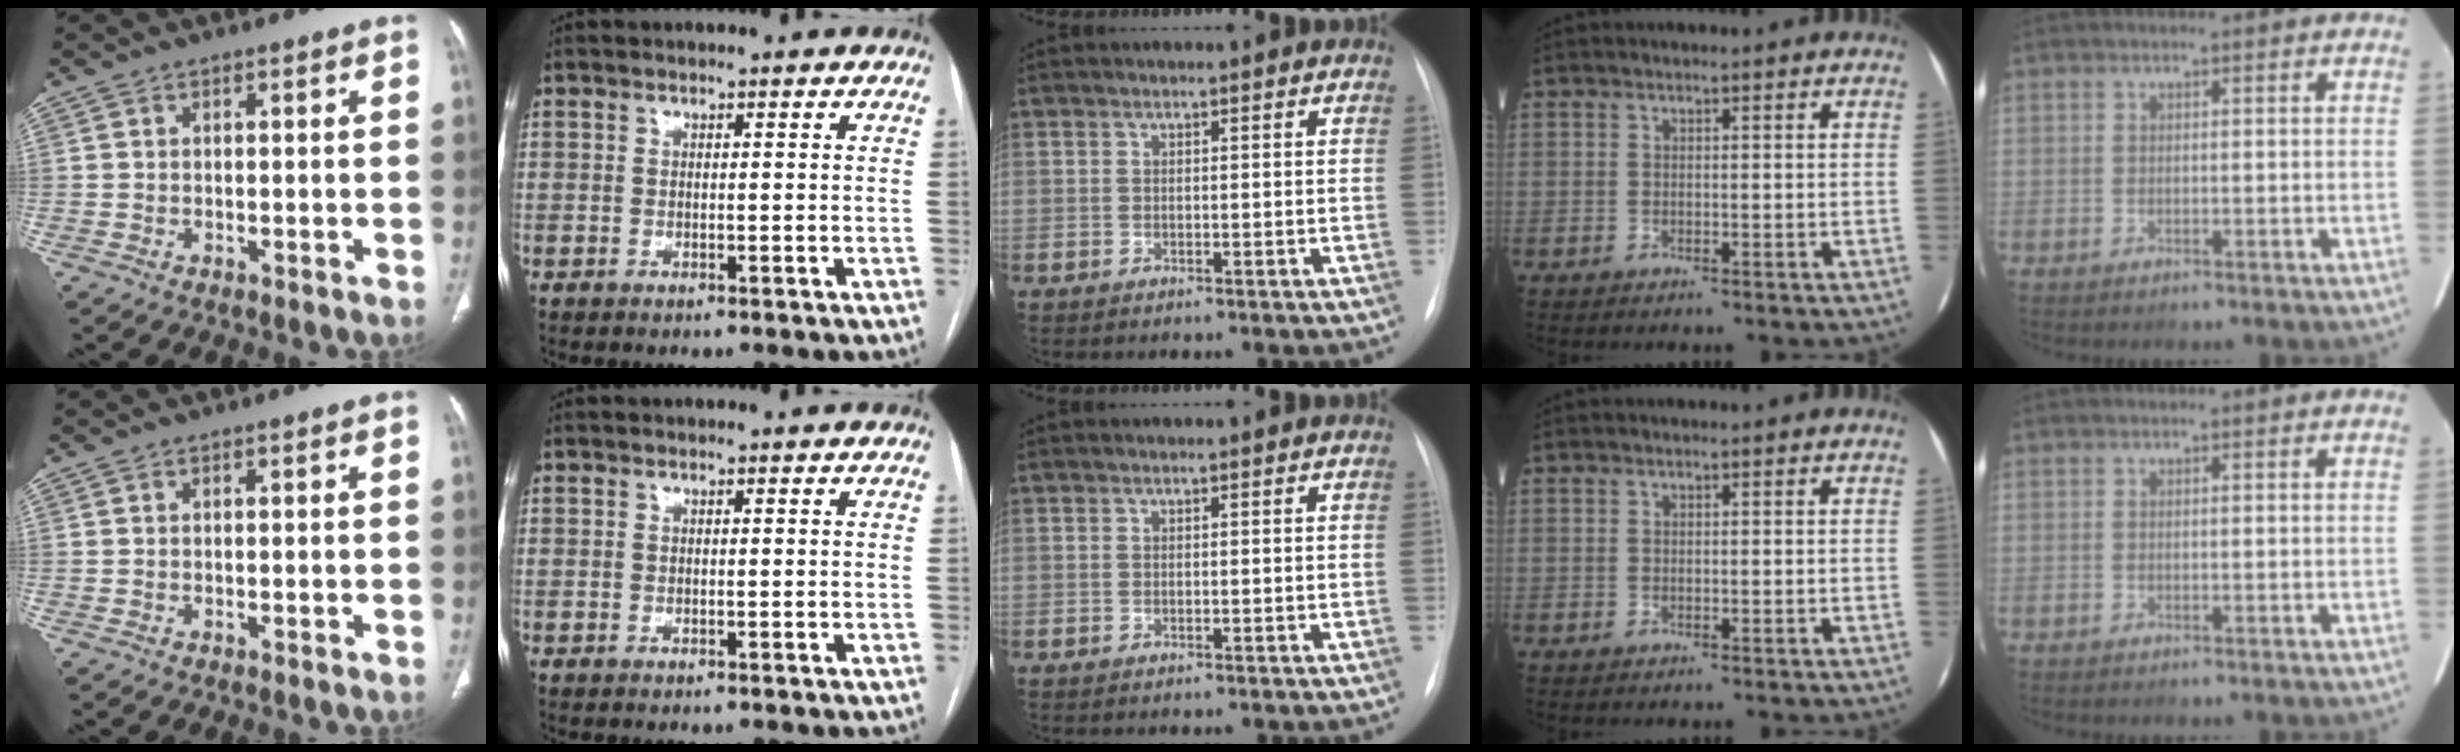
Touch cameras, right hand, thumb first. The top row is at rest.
{}